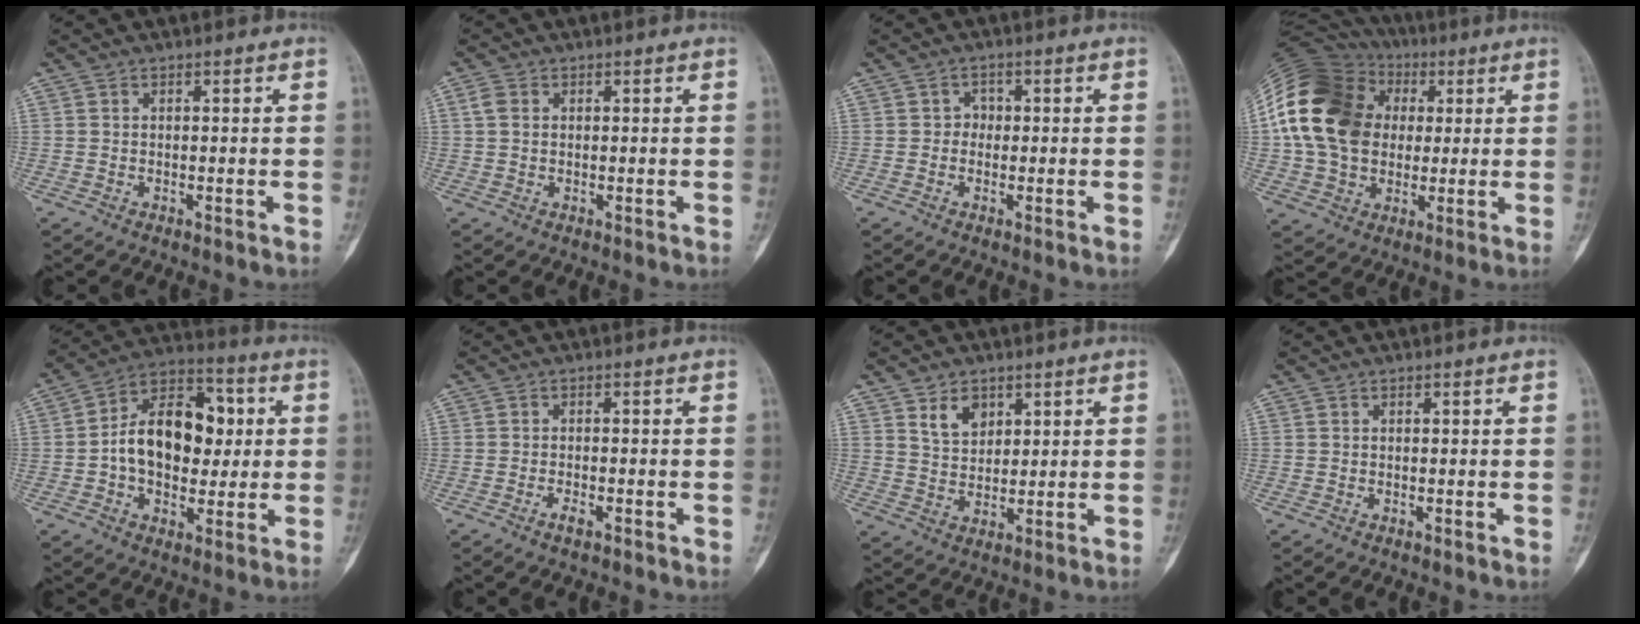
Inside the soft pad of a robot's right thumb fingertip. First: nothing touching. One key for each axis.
{"total": 2.5, "fx": 0.5, "fy": 2.0, "fz": 1.5, "tx": -0.031, "ty": 0.005, "tz": 0.009}
{"total": 2.1, "fx": -0.2, "fy": 1.9, "fz": 0.8, "tx": 0.011, "ty": 0.009, "tz": -0.010}
{"total": 23.4, "fx": 2.9, "fy": 18.1, "fz": 14.6, "tx": -0.279, "ty": 0.029, "tz": 0.055}
{"total": 17.1, "fx": 0.5, "fy": 11.6, "fz": 12.5, "tx": -0.154, "ty": 0.032, "tz": 0.003}
{"total": 1.9, "fx": -1.3, "fy": 0.8, "fz": 1.2, "tx": -0.020, "ty": 0.006, "tz": -0.025}
{"total": 5.6, "fx": 3.0, "fy": 3.9, "fz": 2.8, "tx": -0.021, "ty": -0.022, "tz": 0.058}
{"total": 0.0}